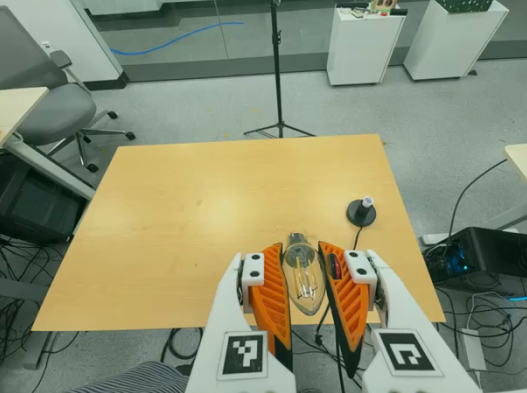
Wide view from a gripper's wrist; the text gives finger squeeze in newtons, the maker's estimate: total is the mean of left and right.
{"total": 22.2, "left": 23.9, "right": 20.6}